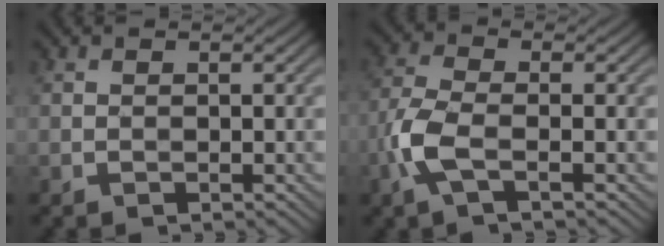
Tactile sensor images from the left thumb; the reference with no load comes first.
{"total": 5.1, "force": [-2.0, 1.9, 4.3], "torque": [-0.114, 0.003, -0.053]}